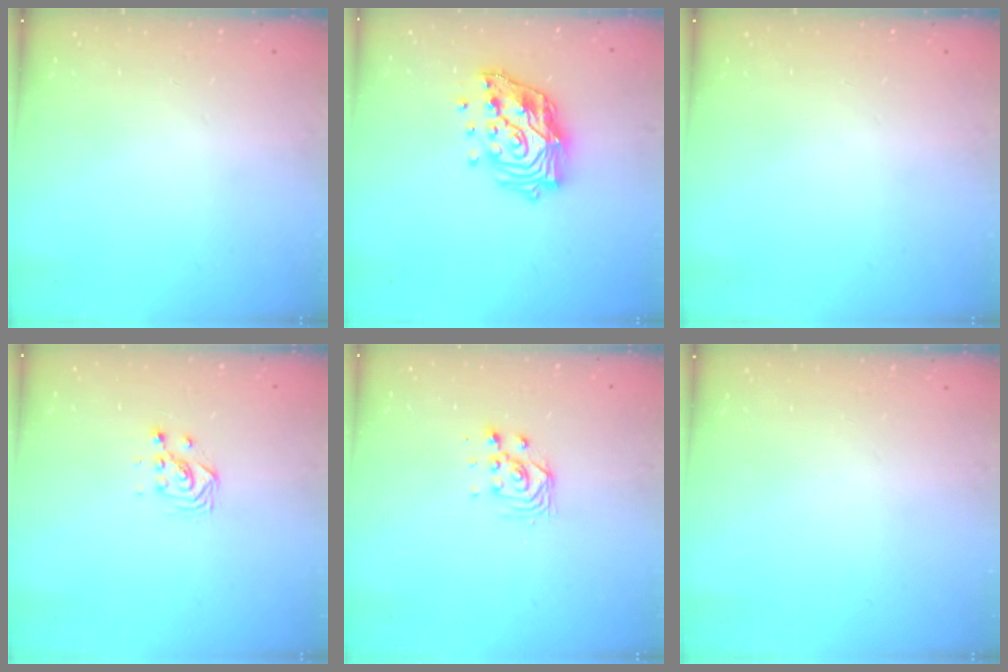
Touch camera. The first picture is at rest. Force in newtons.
{"total": 17.3, "press": 17.1, "slide": 2.1}
{"total": 0.0}
{"total": 3.3, "press": 3.3, "slide": 0.3}
{"total": 2.9, "press": 2.8, "slide": 0.8}
{"total": 0.0}